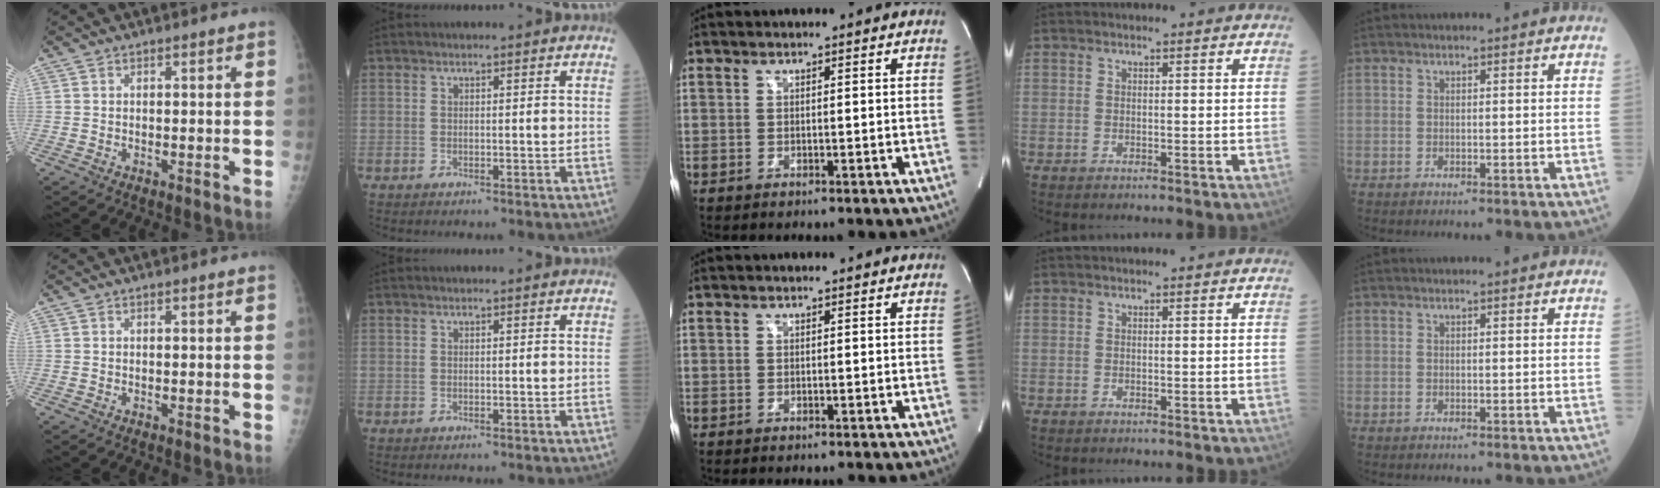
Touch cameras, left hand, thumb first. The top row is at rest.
{}